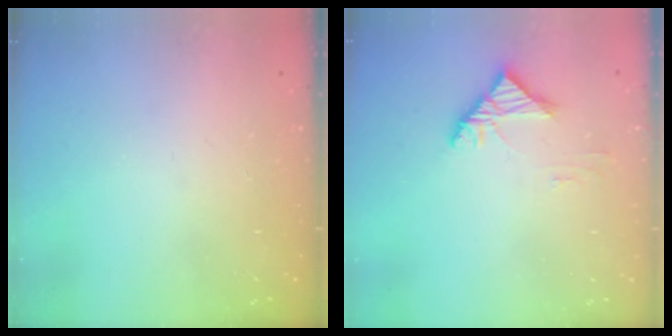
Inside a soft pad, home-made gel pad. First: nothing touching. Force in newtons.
{"total": 4.2, "press": 4.0, "slide": 1.1}